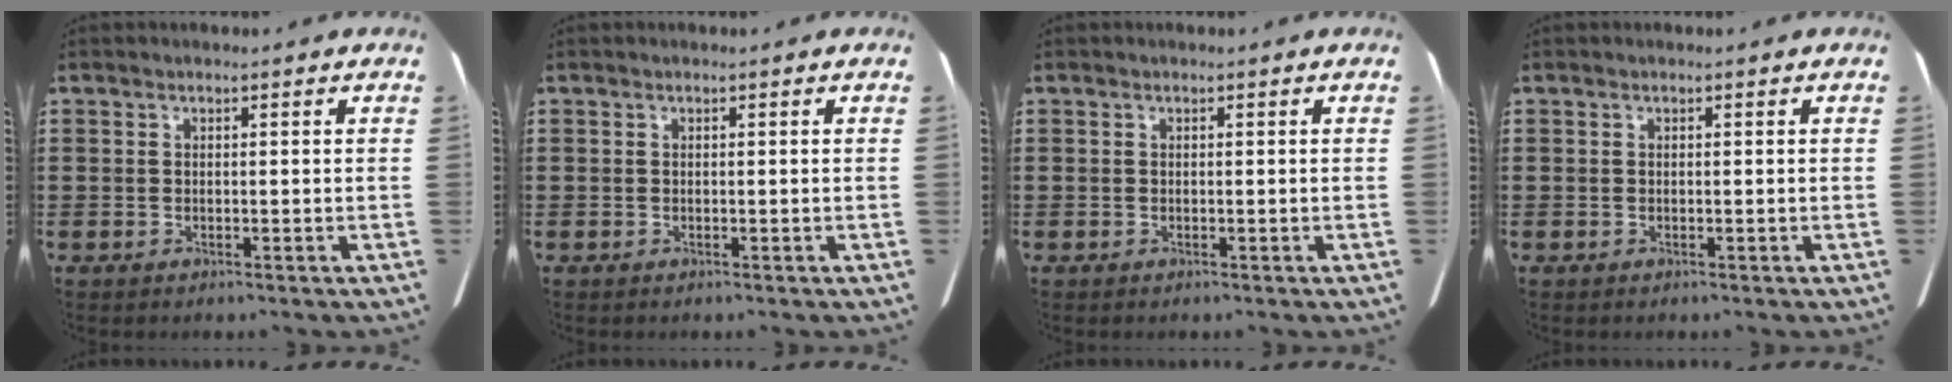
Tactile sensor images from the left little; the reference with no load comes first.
{"total": 0.0}
{"total": 0.0}
{"total": 0.0}